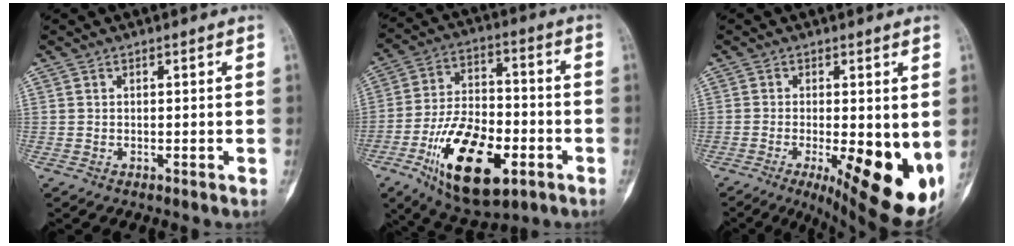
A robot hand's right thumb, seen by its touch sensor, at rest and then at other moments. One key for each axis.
{"total": 19.9, "fx": -7.9, "fy": 10.0, "fz": 15.3, "tx": -0.248, "ty": 0.029, "tz": -0.126}
{"total": 16.6, "fx": -3.9, "fy": 5.6, "fz": 15.1, "tx": -0.166, "ty": -0.022, "tz": -0.034}